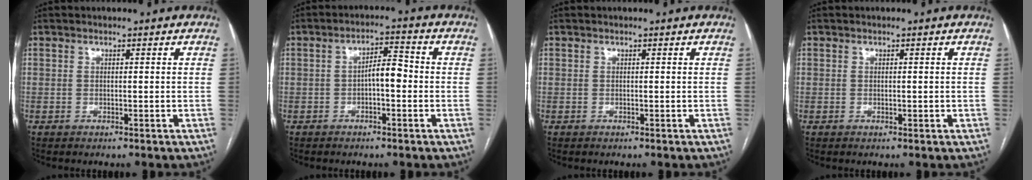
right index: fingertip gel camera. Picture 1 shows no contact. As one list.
[{"total": 4.4, "force": [-0.8, 1.5, 4.0], "torque": [-0.064, 0.018, -0.013]}, {"total": 0.0}, {"total": 0.6, "force": [0.0, 0.4, 0.5], "torque": [-0.009, 0.001, 0.004]}]